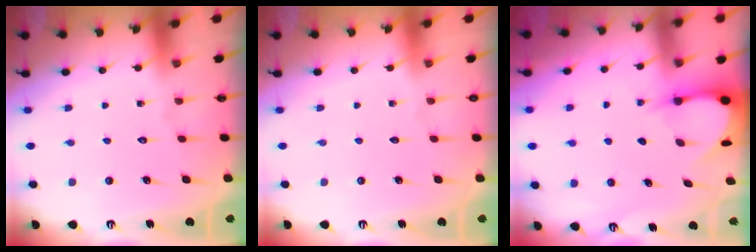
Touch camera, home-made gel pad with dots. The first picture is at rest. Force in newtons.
{"total": 0.0}
{"total": 3.5, "press": 3.5, "slide": 0.5}